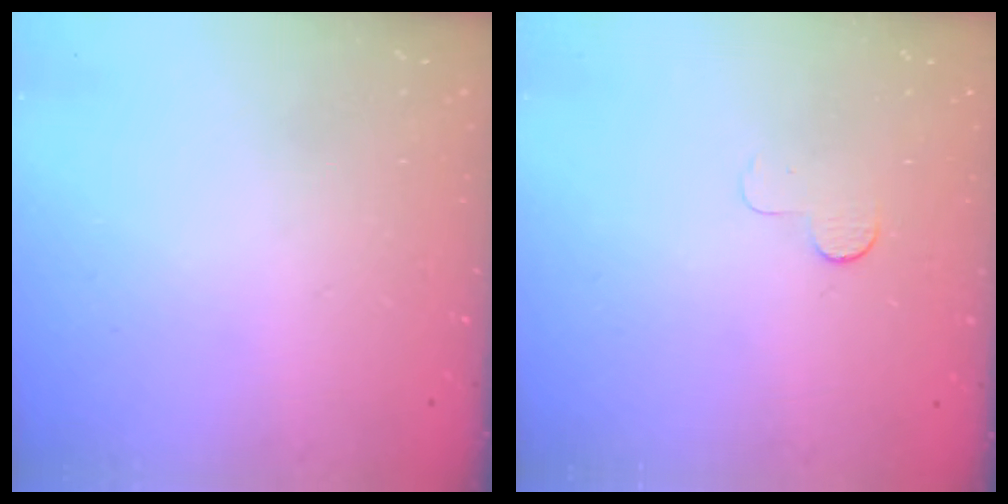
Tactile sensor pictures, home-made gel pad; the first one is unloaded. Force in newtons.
{"total": 3.2, "press": 3.1, "slide": 0.3}